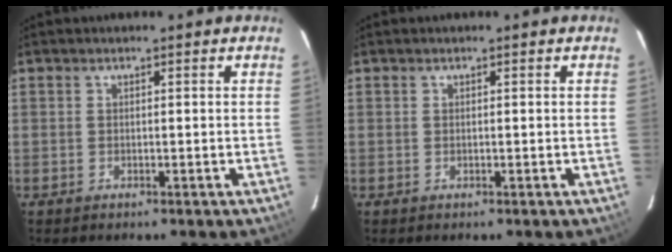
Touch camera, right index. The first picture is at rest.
{"total": 0.0}